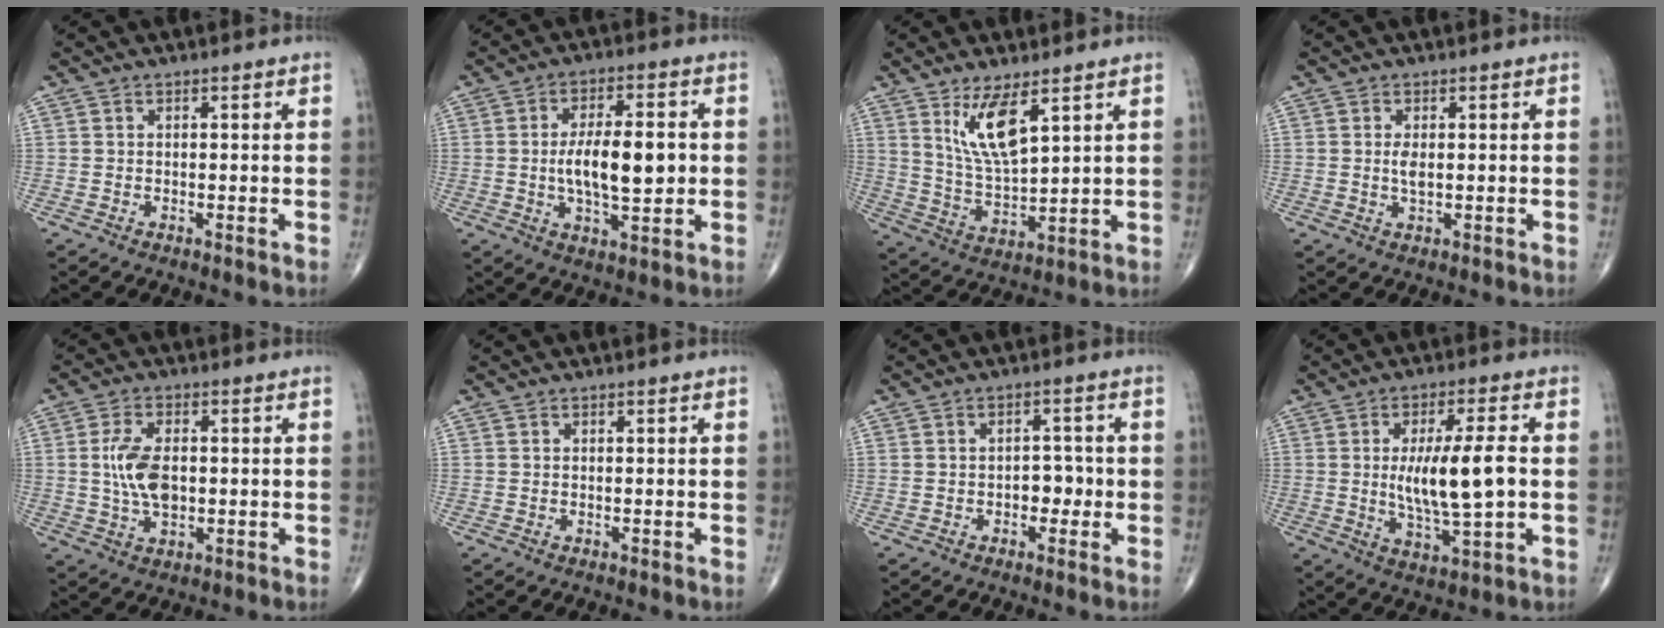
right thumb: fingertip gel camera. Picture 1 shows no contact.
{"total": 11.9, "force": [-0.1, 4.7, 10.9], "torque": [-0.178, 0.004, 0.000]}
{"total": 9.7, "force": [4.9, 2.9, 7.8], "torque": [-0.146, -0.037, 0.108]}
{"total": 2.0, "force": [0.2, 0.8, 1.9], "torque": [-0.036, -0.003, 0.003]}
{"total": 8.0, "force": [0.3, 4.3, 6.7], "torque": [-0.131, -0.001, 0.005]}
{"total": 0.0}
{"total": 3.5, "force": [-0.8, 2.5, 2.4], "torque": [-0.011, 0.012, -0.017]}
{"total": 12.8, "force": [0.3, 3.4, 12.3], "torque": [-0.219, -0.008, 0.011]}